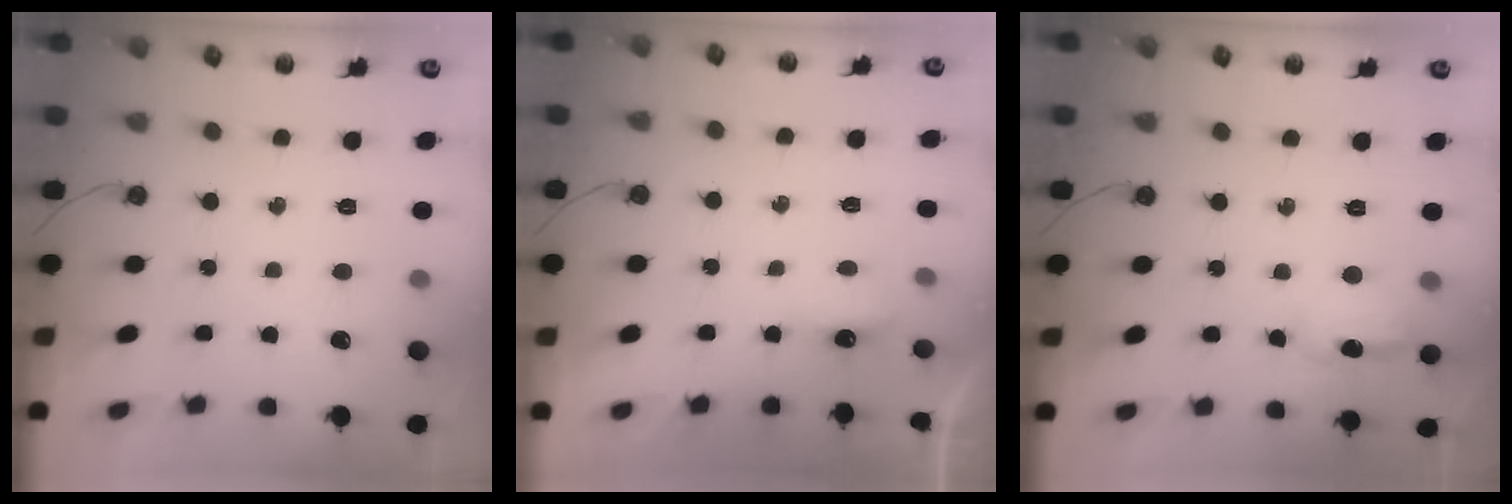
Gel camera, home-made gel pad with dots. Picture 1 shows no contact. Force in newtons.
{"total": 3.5, "press": 3.5, "slide": 0.6}
{"total": 10.1, "press": 10.0, "slide": 0.8}